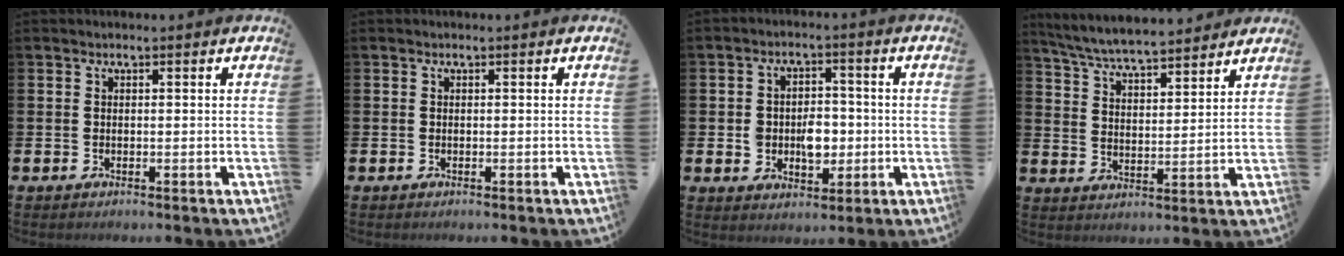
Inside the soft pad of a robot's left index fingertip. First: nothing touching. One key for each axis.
{"total": 0.0}
{"total": 4.8, "fx": -0.9, "fy": 3.7, "fz": 3.0, "tx": -0.051, "ty": 0.007, "tz": -0.023}
{"total": 6.5, "fx": 6.3, "fy": 0.5, "fz": 1.5, "tx": -0.058, "ty": -0.035, "tz": 0.113}